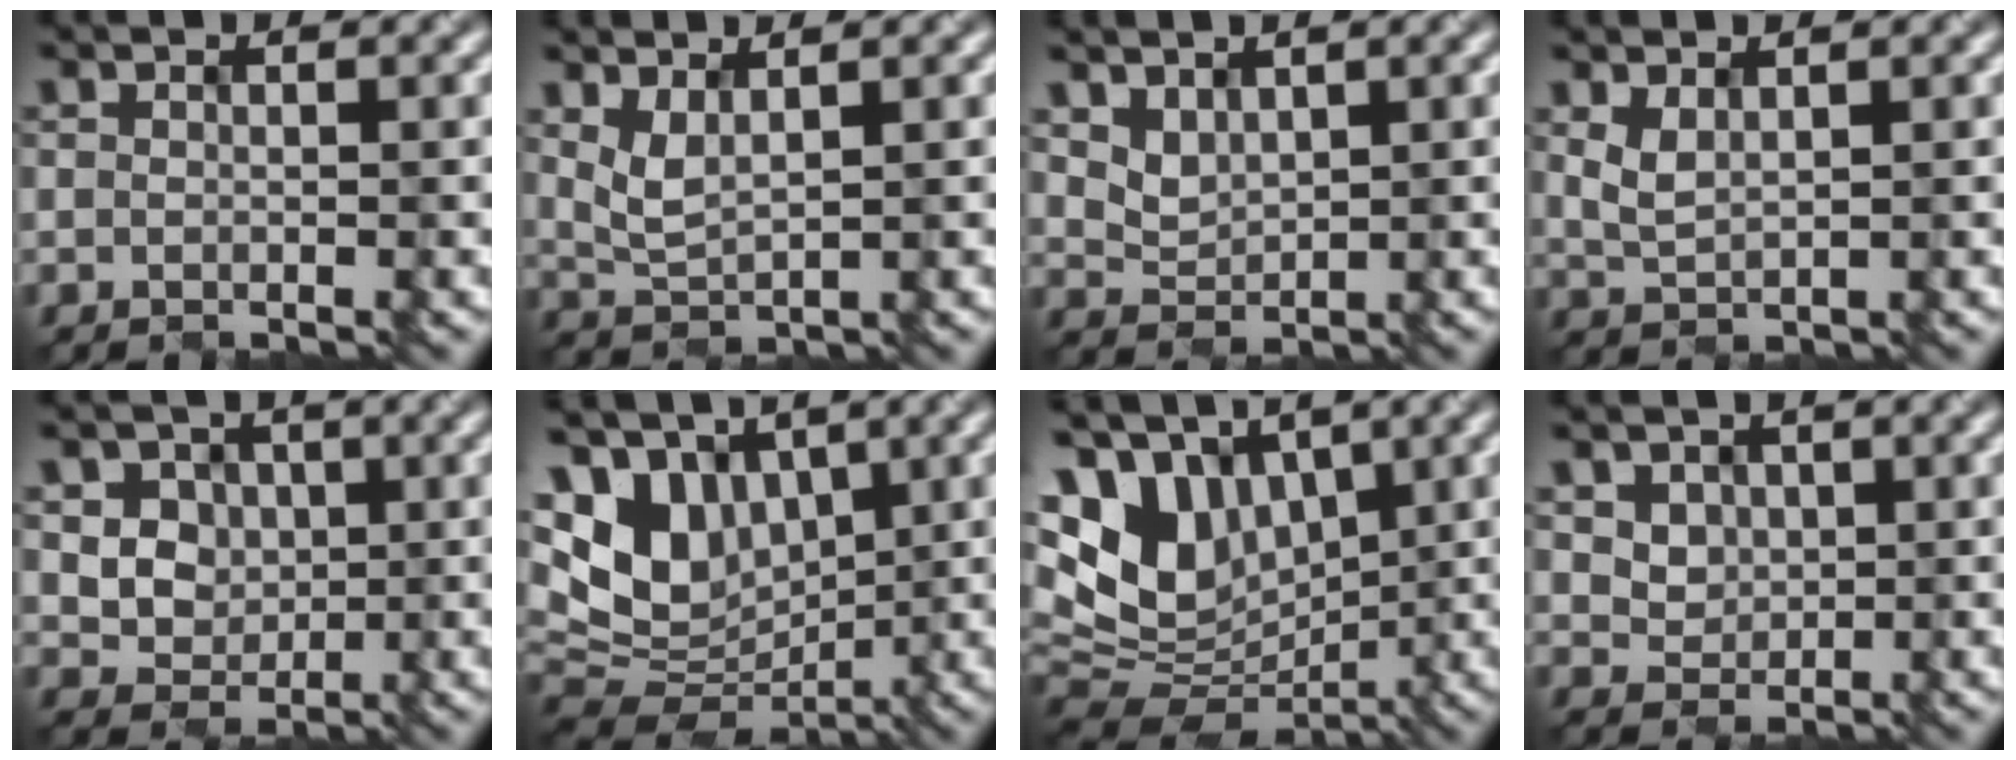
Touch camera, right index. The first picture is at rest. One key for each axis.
{"total": 1.9, "fx": 1.0, "fy": 0.5, "fz": 1.5, "tx": -0.041, "ty": -0.006, "tz": 0.027}
{"total": 2.0, "fx": 1.4, "fy": 1.2, "fz": 0.8, "tx": -0.021, "ty": -0.003, "tz": 0.034}
{"total": 1.5, "fx": 0.7, "fy": 0.7, "fz": 1.1, "tx": -0.030, "ty": -0.003, "tz": 0.019}
{"total": 5.4, "fx": 1.1, "fy": 4.8, "fz": 2.3, "tx": -0.046, "ty": 0.010, "tz": 0.015}
{"total": 8.2, "fx": 2.6, "fy": 5.5, "fz": 5.5, "tx": -0.119, "ty": 0.003, "tz": 0.043}
{"total": 9.9, "fx": 3.2, "fy": 6.7, "fz": 6.6, "tx": -0.150, "ty": 0.012, "tz": 0.051}
{"total": 4.2, "fx": 1.9, "fy": 3.3, "fz": 1.6, "tx": -0.050, "ty": 0.009, "tz": 0.037}